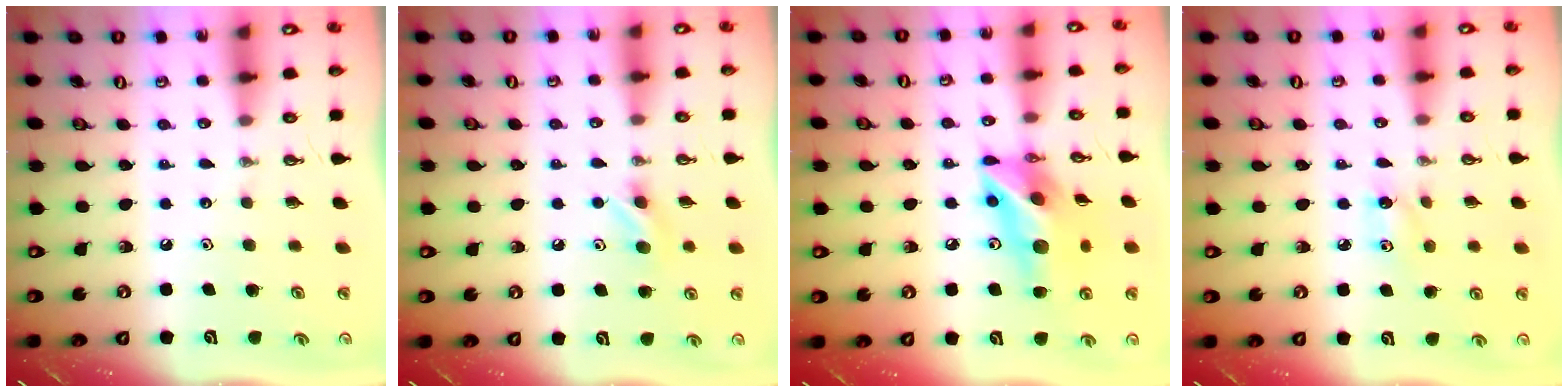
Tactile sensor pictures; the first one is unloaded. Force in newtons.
{"total": 6.8, "press": 6.6, "slide": 1.6}
{"total": 14.8, "press": 14.5, "slide": 3.1}
{"total": 4.9, "press": 4.9, "slide": 0.6}